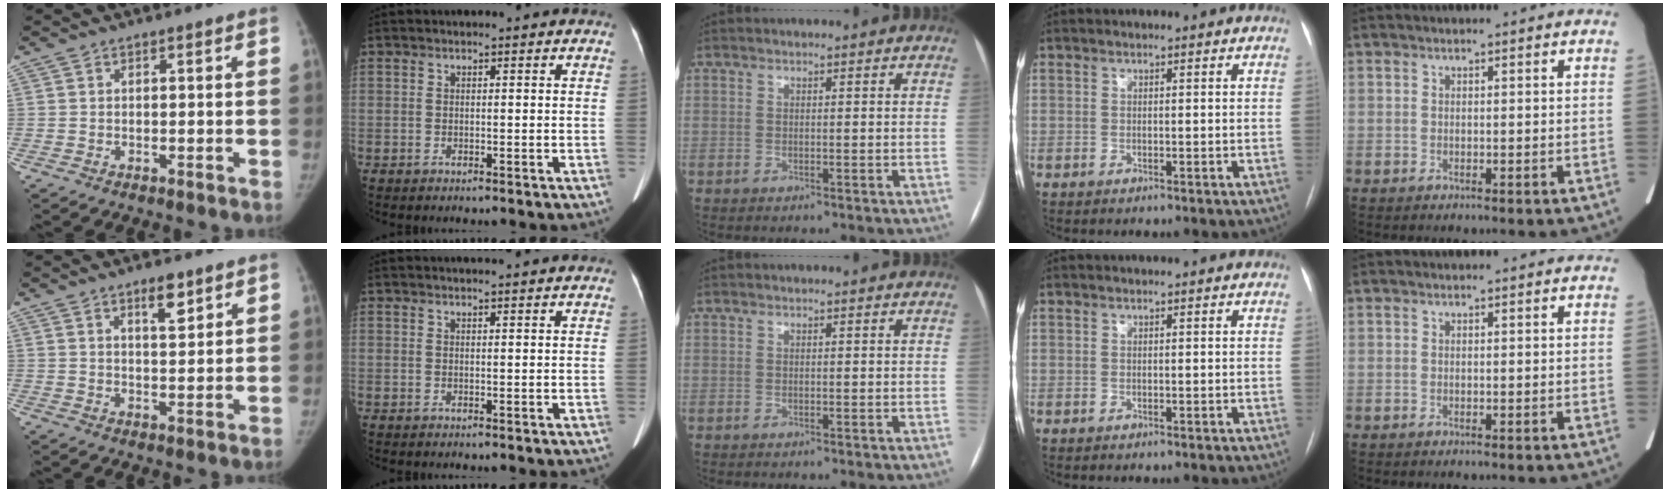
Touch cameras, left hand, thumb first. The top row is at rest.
{"thumb": {"total": 4.6, "force": [3.0, 1.5, 3.2], "torque": [-0.037, -0.022, 0.048]}, "index": {"total": 5.3, "force": [4.9, 0.3, 2.0], "torque": [-0.024, 0.023, 0.053]}}